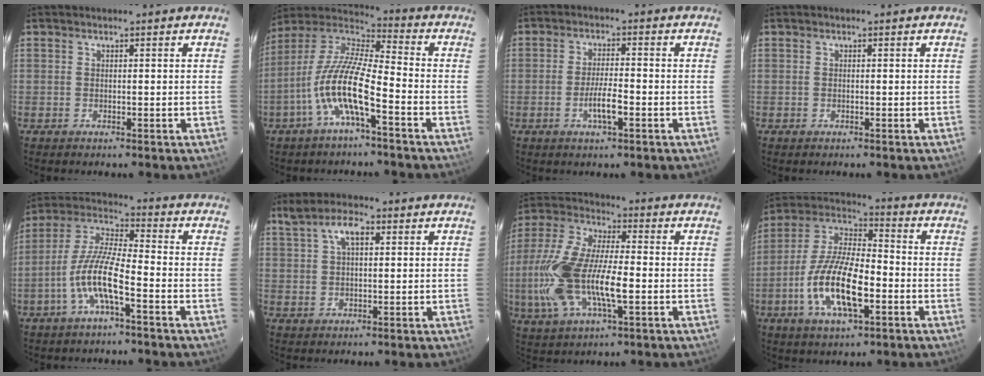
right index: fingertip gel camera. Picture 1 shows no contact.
{"total": 13.0, "force": [-5.3, 2.3, 11.7], "torque": [-0.230, 0.004, -0.107]}
{"total": 4.8, "force": [-2.2, 0.8, 4.2], "torque": [-0.084, -0.002, -0.037]}
{"total": 0.0}
{"total": 10.1, "force": [-4.3, 1.5, 9.0], "torque": [-0.196, 0.008, -0.085]}
{"total": 4.9, "force": [2.2, 2.0, 3.9], "torque": [-0.069, 0.013, 0.041]}
{"total": 18.5, "force": [-3.3, 6.9, 16.9], "torque": [-0.357, -0.001, -0.066]}
{"total": 15.8, "force": [-5.1, 5.7, 13.8], "torque": [-0.284, -0.004, -0.098]}